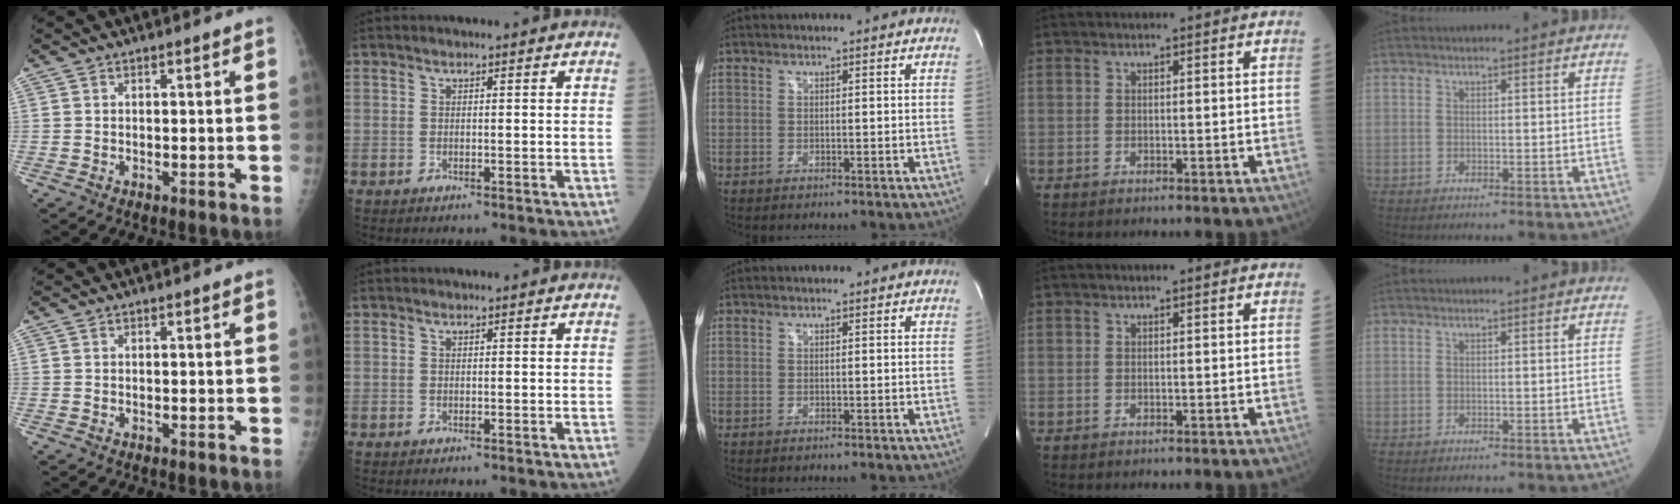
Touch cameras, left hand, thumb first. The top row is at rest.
{}